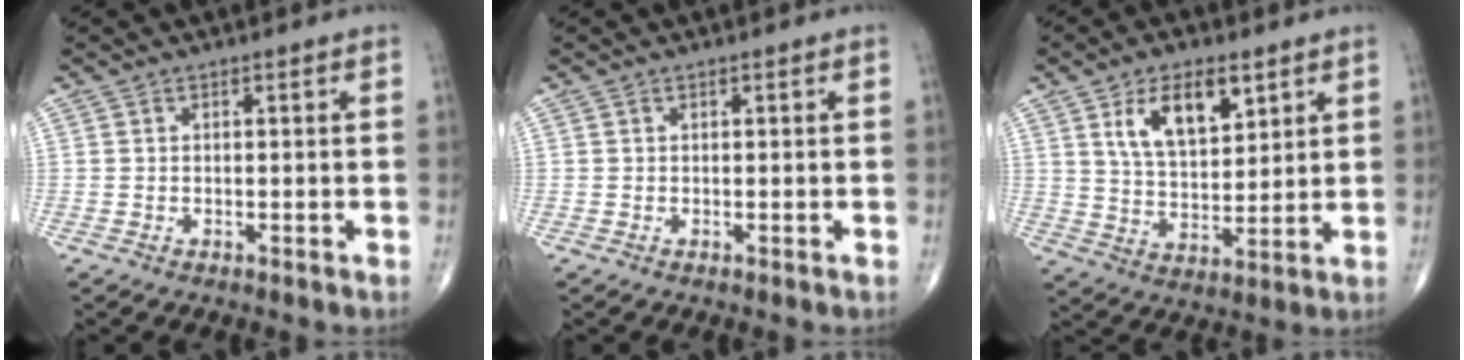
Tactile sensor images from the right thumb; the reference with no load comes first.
{"total": 0.0}
{"total": 11.6, "force": [5.5, 5.8, 8.4], "torque": [-0.127, -0.025, 0.105]}